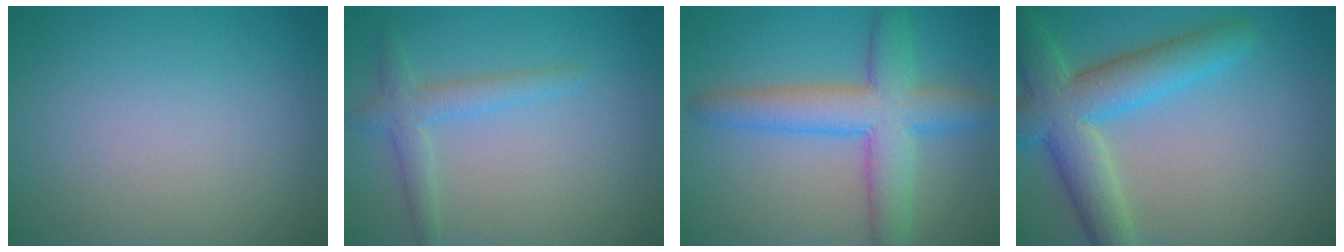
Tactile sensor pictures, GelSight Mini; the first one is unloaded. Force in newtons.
{"total": 2.5, "press": 2.5, "slide": 0.1}
{"total": 6.8, "press": 6.8, "slide": 0.2}
{"total": 7.3, "press": 7.3, "slide": 0.3}